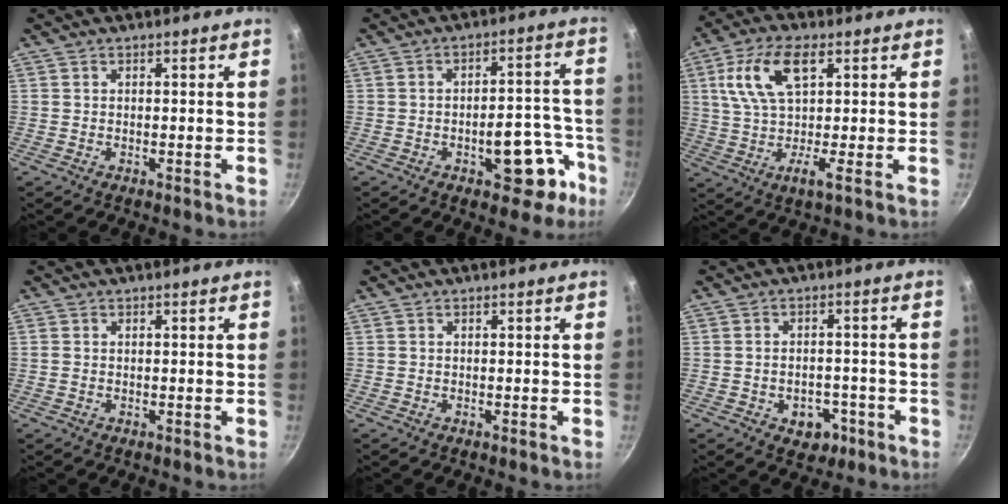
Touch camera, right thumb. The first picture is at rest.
{"total": 12.2, "force": [-5.6, 6.0, 9.0], "torque": [-0.066, 0.051, -0.067]}
{"total": 11.9, "force": [3.6, 5.0, 10.2], "torque": [-0.190, 0.015, 0.052]}
{"total": 0.7, "force": [0.1, 0.5, 0.4], "torque": [-0.008, 0.002, 0.000]}
{"total": 0.0}
{"total": 5.9, "force": [-2.7, 4.2, 3.1], "torque": [-0.023, 0.018, -0.027]}